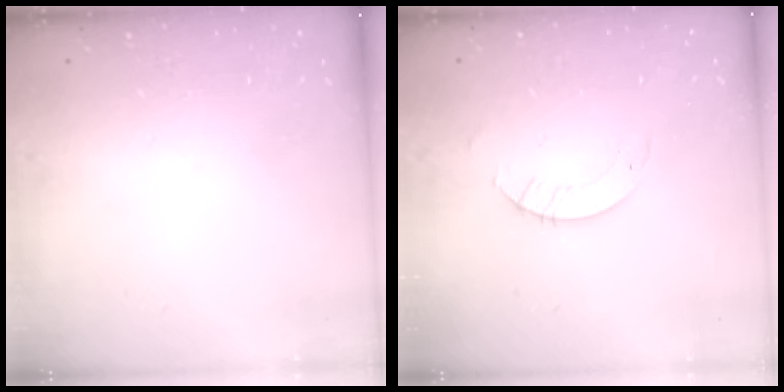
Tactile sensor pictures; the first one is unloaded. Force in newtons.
{"total": 3.2, "press": 3.2, "slide": 0.2}